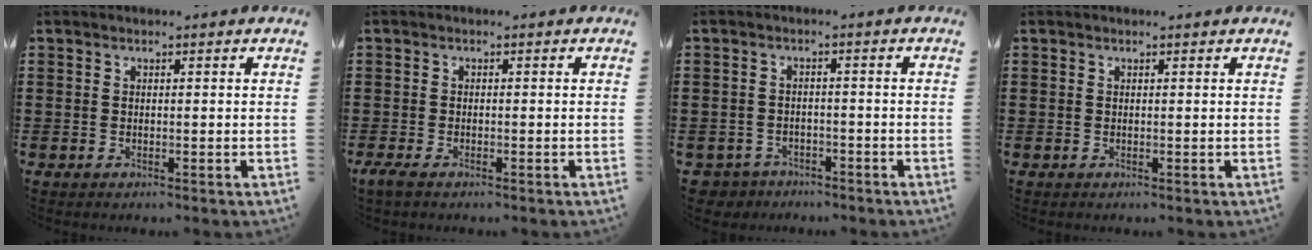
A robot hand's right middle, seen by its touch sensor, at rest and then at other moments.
{"total": 1.3, "force": [-0.8, 0.3, 1.0], "torque": [-0.035, -0.009, -0.020]}
{"total": 2.7, "force": [-2.6, 0.8, -0.1], "torque": [-0.016, -0.005, -0.060]}
{"total": 0.0}